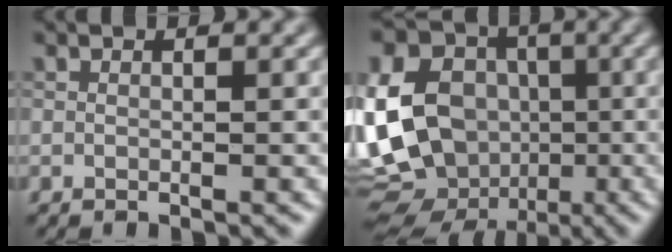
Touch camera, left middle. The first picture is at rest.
{"total": 16.6, "force": [-2.6, 14.1, 8.4], "torque": [-0.184, -0.001, -0.075]}